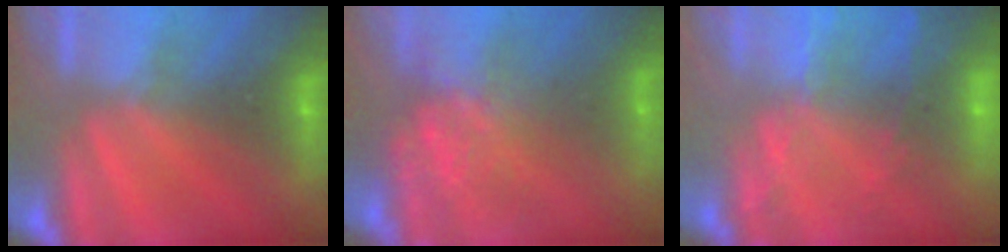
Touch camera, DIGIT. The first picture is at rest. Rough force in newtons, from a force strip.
{"total": 7.4}
{"total": 7.6}